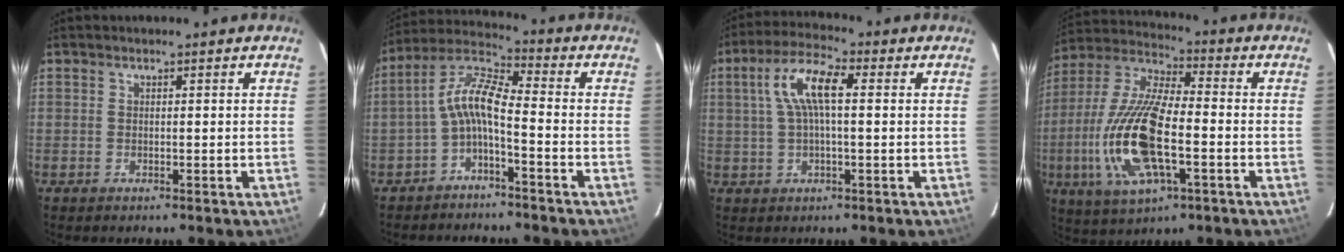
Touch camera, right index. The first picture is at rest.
{"total": 7.5, "force": [-2.8, 1.8, 6.7], "torque": [-0.162, 0.021, -0.058]}
{"total": 8.5, "force": [1.5, 2.7, 8.0], "torque": [-0.158, 0.019, 0.028]}
{"total": 19.2, "force": [-4.8, 7.0, 17.2], "torque": [-0.367, -0.011, -0.093]}